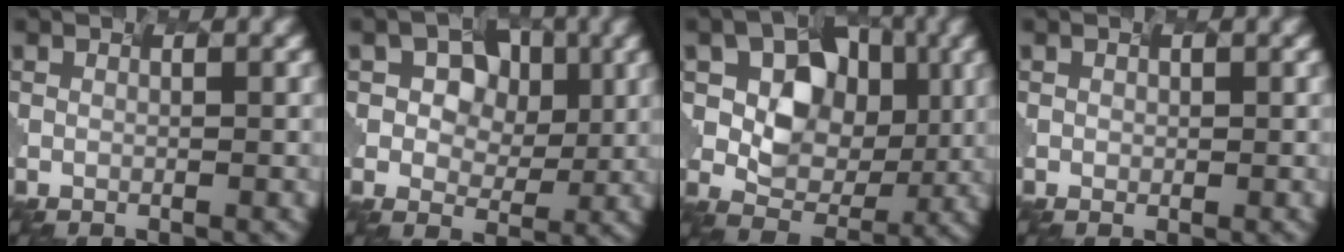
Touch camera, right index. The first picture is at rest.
{"total": 4.2, "force": [0.8, 3.3, 2.4], "torque": [-0.049, 0.006, 0.010]}
{"total": 5.8, "force": [0.4, 4.6, 3.5], "torque": [-0.069, -0.006, 0.016]}
{"total": 0.6, "force": [-0.2, -0.2, -0.5], "torque": [-0.001, 0.000, 0.014]}